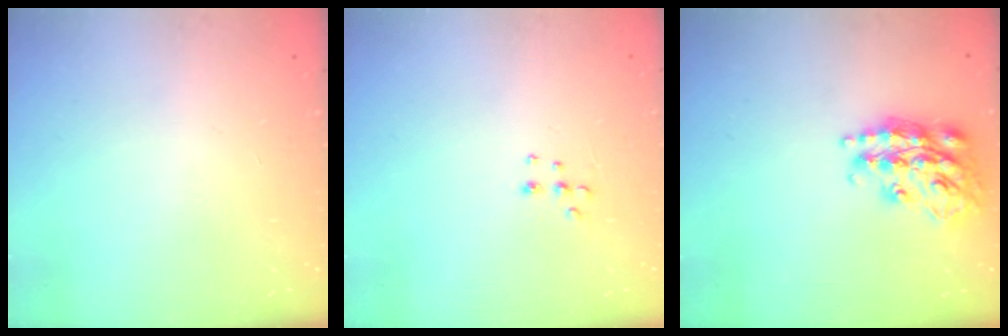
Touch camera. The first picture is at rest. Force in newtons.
{"total": 5.3, "press": 5.3, "slide": 0.6}
{"total": 19.2, "press": 19.2, "slide": 1.3}